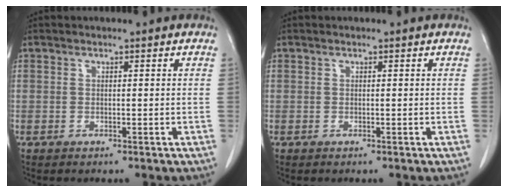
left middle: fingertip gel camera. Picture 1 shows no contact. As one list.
[{"total": 0.0}]